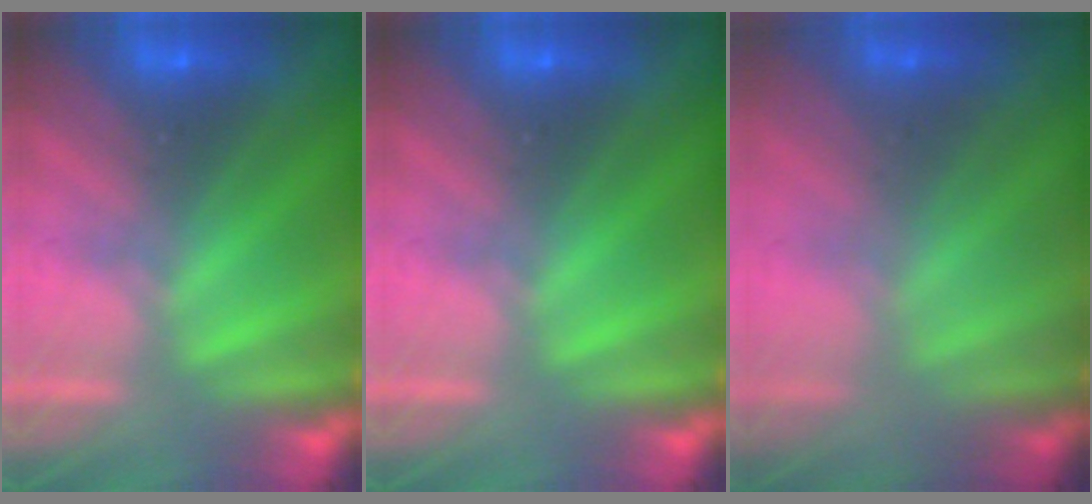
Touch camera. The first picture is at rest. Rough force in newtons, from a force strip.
{"total": 0.0}
{"total": 1.7}